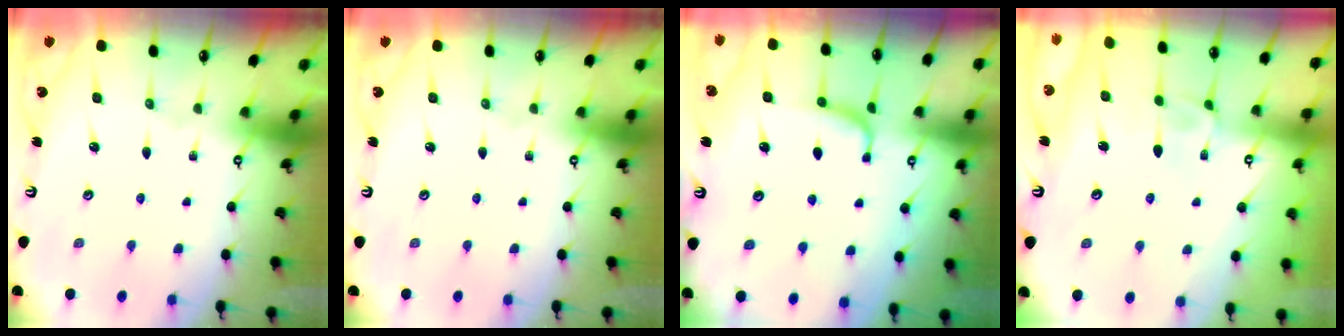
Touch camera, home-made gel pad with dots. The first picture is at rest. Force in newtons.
{"total": 0.0}
{"total": 1.4, "press": 1.4, "slide": 0.3}
{"total": 1.8, "press": 1.6, "slide": 0.8}